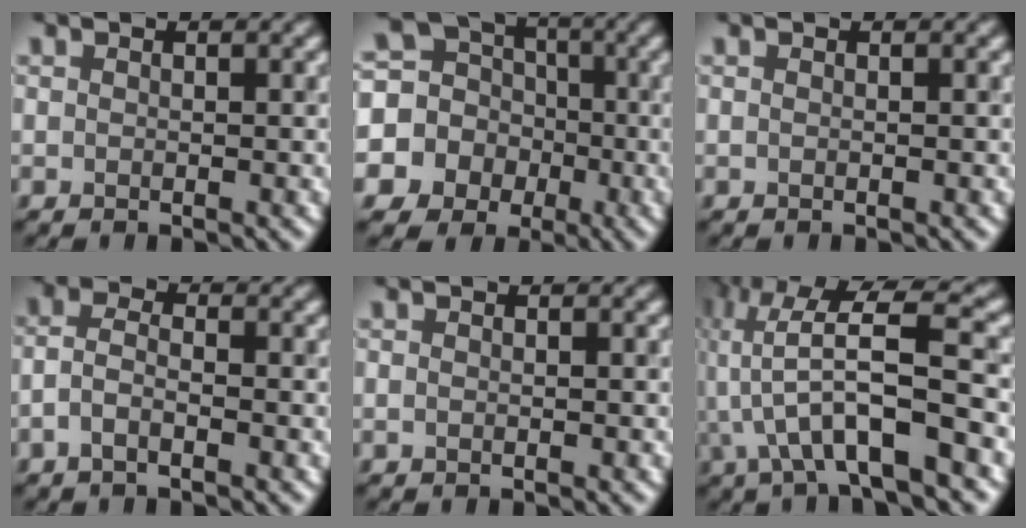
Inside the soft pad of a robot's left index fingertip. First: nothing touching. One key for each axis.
{"total": 10.8, "fx": -1.9, "fy": 10.1, "fz": 3.3, "tx": -0.104, "ty": 0.010, "tz": -0.055}
{"total": 0.6, "fx": 0.1, "fy": 0.4, "fz": 0.5, "tx": 0.000, "ty": -0.007, "tz": -0.007}
{"total": 2.3, "fx": -1.1, "fy": 0.9, "fz": 1.8, "tx": -0.040, "ty": 0.009, "tz": -0.031}
{"total": 0.7, "fx": 0.0, "fy": 0.4, "fz": 0.5, "tx": -0.004, "ty": -0.004, "tz": -0.003}
{"total": 9.6, "fx": -1.9, "fy": 2.7, "fz": 9.0, "tx": -0.167, "ty": 0.023, "tz": -0.038}